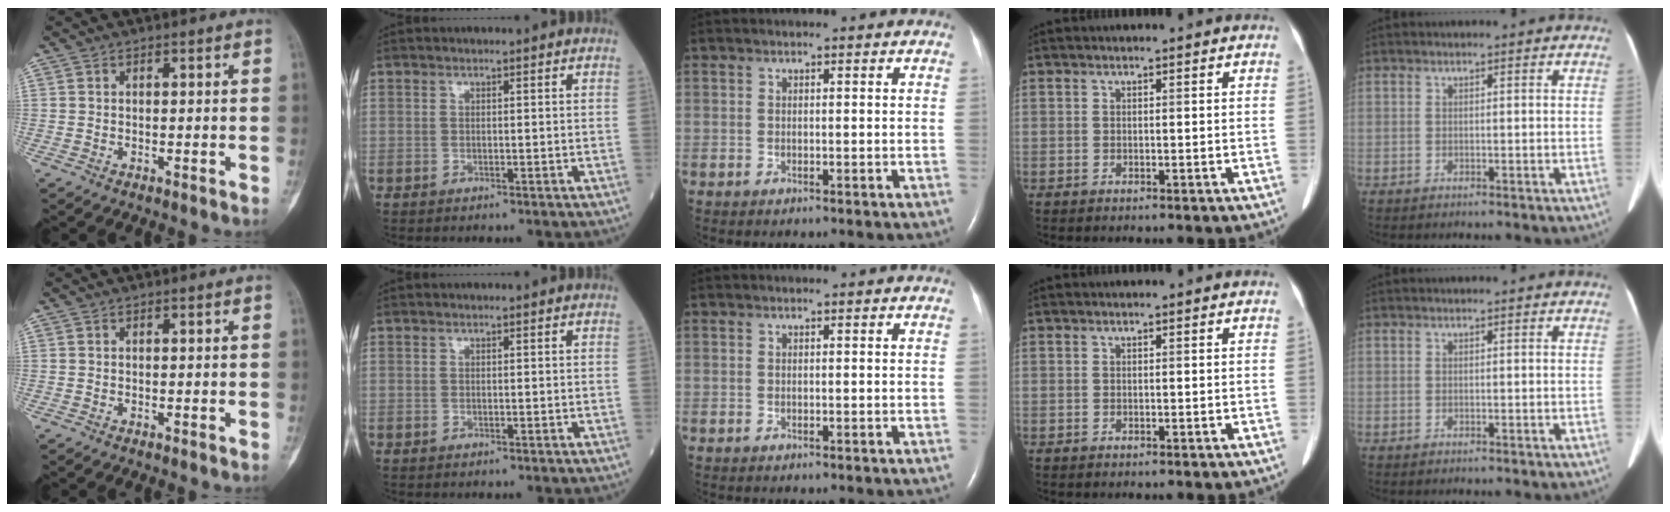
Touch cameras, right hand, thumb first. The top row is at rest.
{}